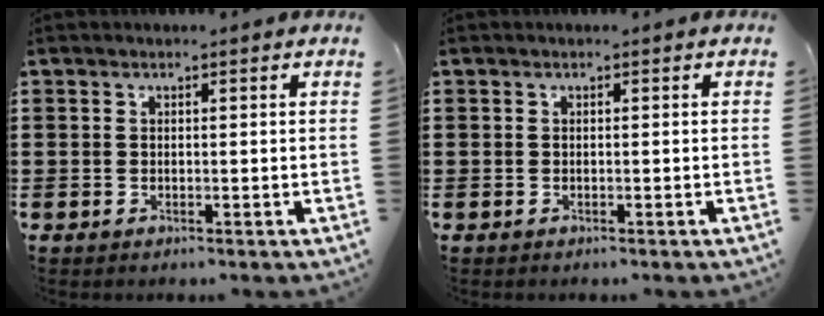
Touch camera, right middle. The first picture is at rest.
{"total": 0.0}